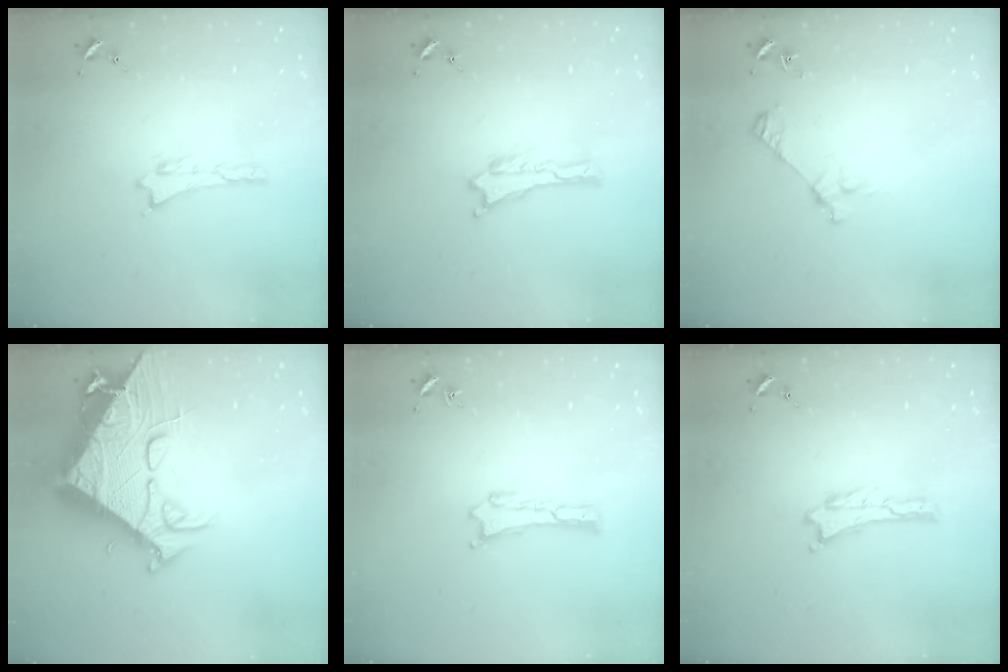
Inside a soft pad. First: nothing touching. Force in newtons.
{"total": 0.0}
{"total": 3.3, "press": 3.3, "slide": 0.3}
{"total": 15.2, "press": 15.0, "slide": 1.9}
{"total": 0.0}
{"total": 0.0}